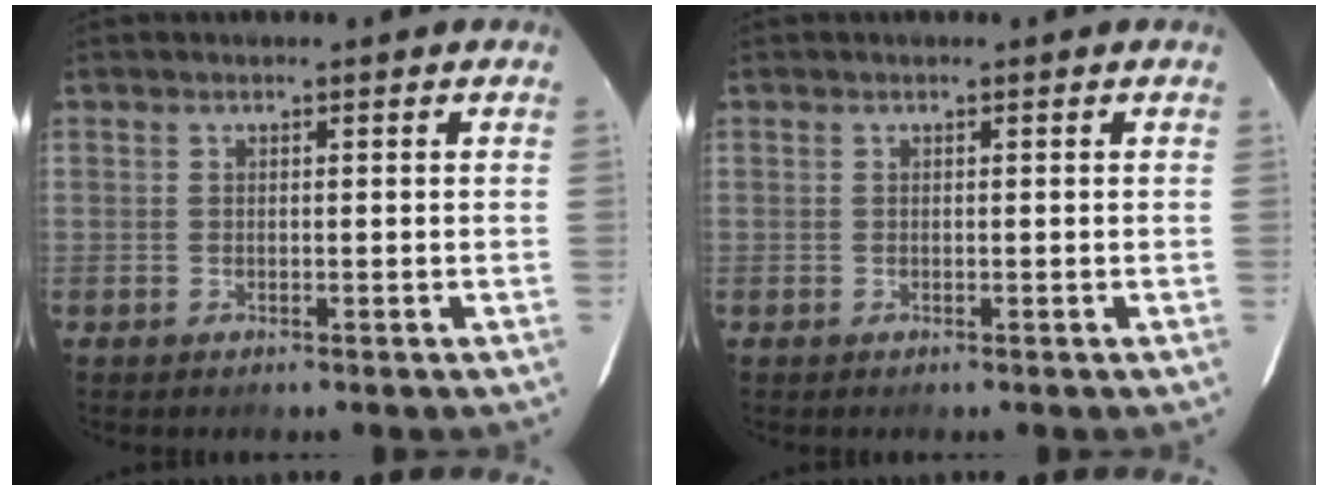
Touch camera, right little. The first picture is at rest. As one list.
[{"total": 0.0}]